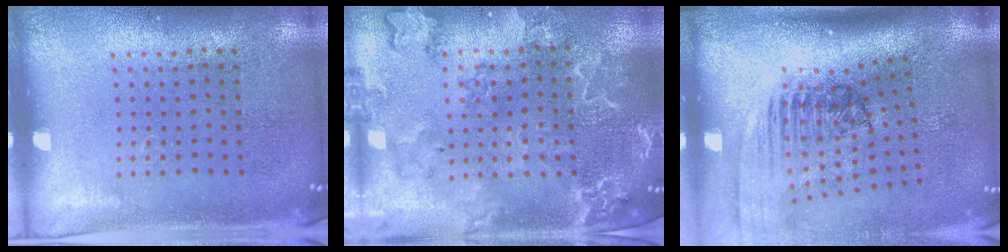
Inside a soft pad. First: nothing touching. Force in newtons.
{"total": 2.7, "press": 2.5, "slide": 1.0}
{"total": 2.6, "press": 1.8, "slide": 1.9}